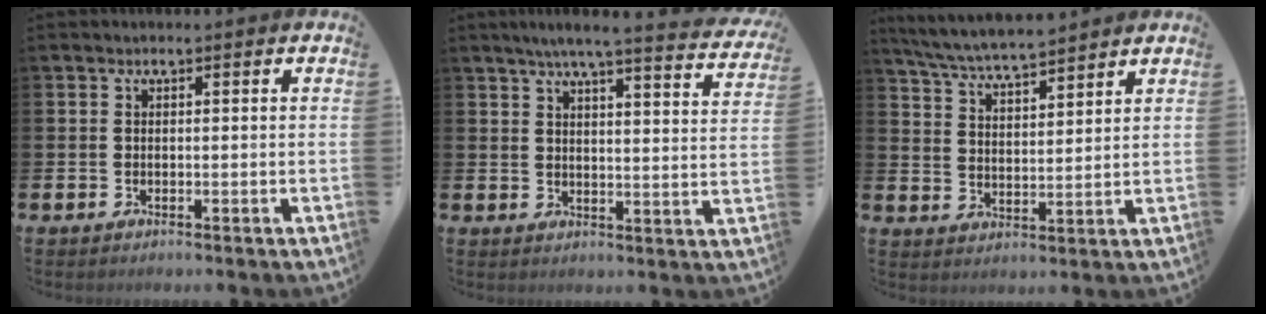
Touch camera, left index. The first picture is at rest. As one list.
[{"total": 5.6, "force": [5.1, -0.2, 2.4], "torque": [-0.052, -0.033, 0.083]}, {"total": 6.1, "force": [5.9, 0.3, 1.4], "torque": [-0.050, -0.032, 0.104]}]